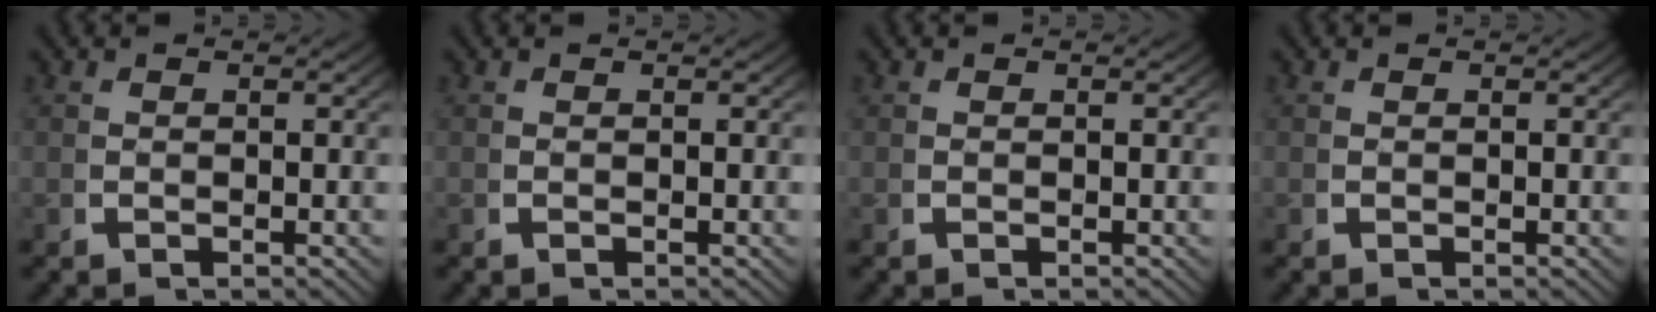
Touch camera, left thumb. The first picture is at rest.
{"total": 0.0}
{"total": 0.0}
{"total": 0.0}